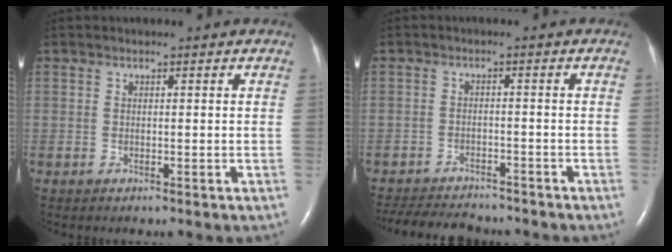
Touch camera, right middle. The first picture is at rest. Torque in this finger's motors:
{"motor_torque": [0.27, -0.33, 0.01, 0.01]}